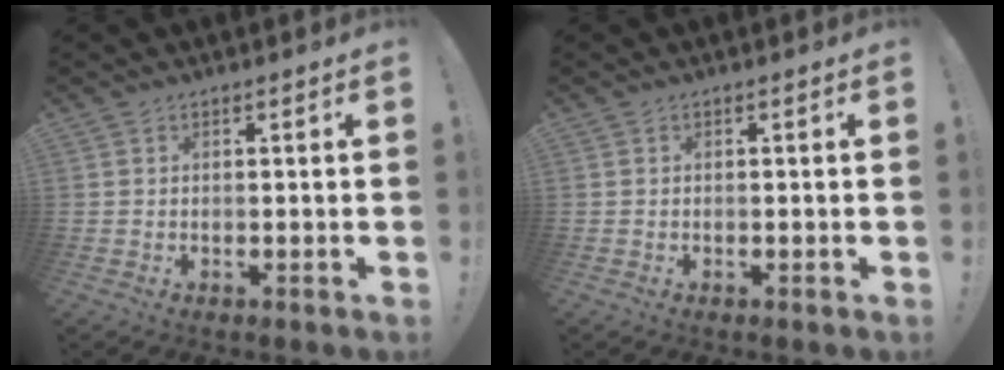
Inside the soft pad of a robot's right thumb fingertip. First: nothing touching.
{"total": 0.0}